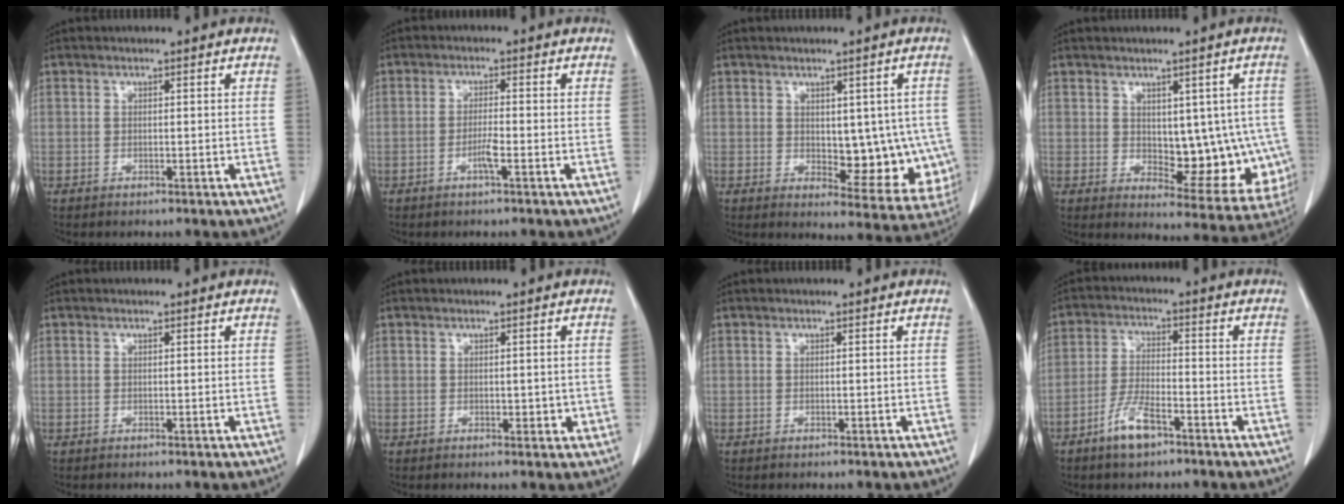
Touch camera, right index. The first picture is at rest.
{"total": 2.5, "force": [-1.1, 0.0, 2.2], "torque": [-0.044, -0.001, -0.023]}
{"total": 10.6, "force": [-0.2, 5.3, 9.2], "torque": [-0.089, 0.000, 0.013]}
{"total": 11.9, "force": [0.1, 6.2, 10.1], "torque": [-0.103, 0.006, 0.021]}
{"total": 0.0}
{"total": 1.9, "force": [-0.1, 1.3, 1.4], "torque": [-0.014, 0.004, 0.004]}
{"total": 0.0}
{"total": 6.2, "force": [-4.0, 1.8, 4.3], "torque": [-0.096, -0.003, -0.076]}